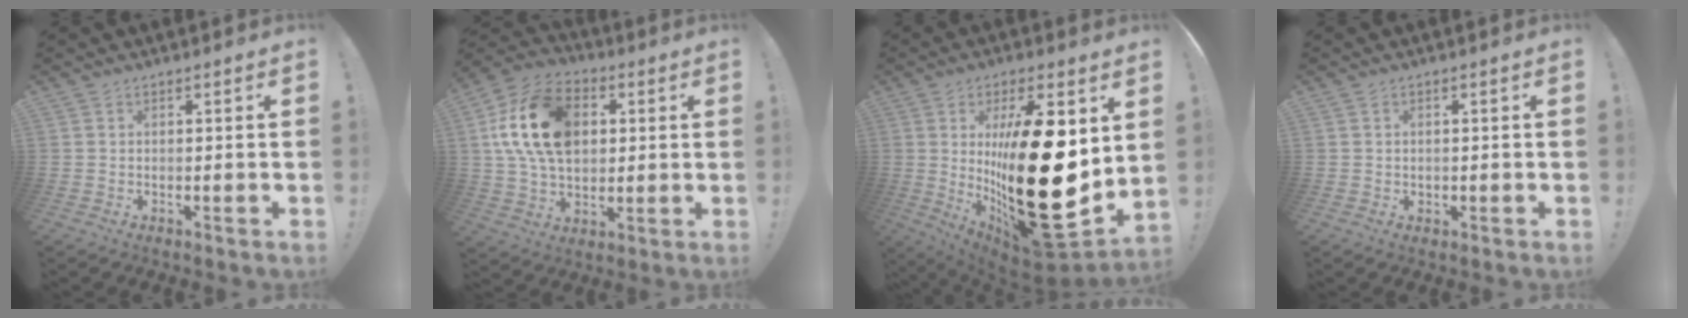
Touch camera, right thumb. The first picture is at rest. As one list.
[{"total": 20.7, "force": [4.7, 14.5, 14.1], "torque": [-0.238, -0.003, 0.090]}, {"total": 34.9, "force": [1.7, 13.2, 32.2], "torque": [-0.513, -0.052, 0.060]}, {"total": 0.7, "force": [0.3, 0.7, 0.0], "torque": [-0.001, 0.002, 0.005]}]